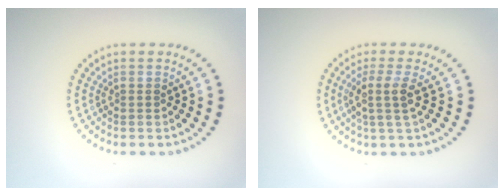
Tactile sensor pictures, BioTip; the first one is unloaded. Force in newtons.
{"total": 2.4, "press": 1.9, "slide": 1.5}